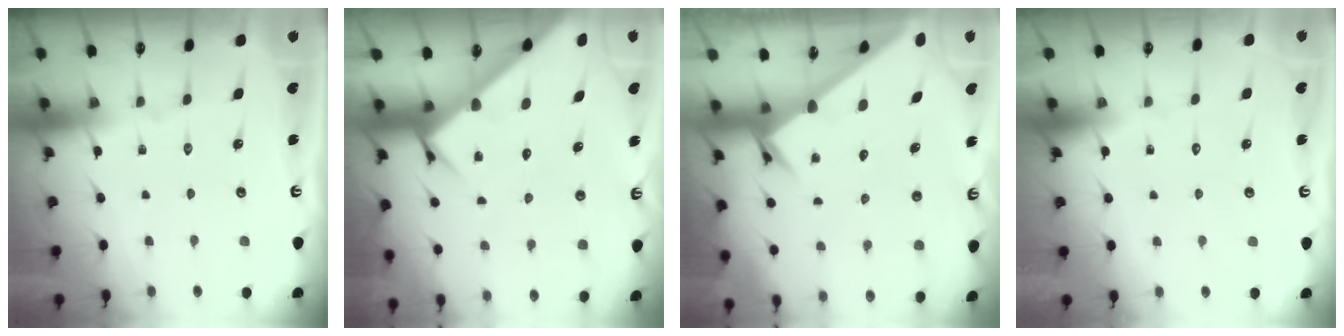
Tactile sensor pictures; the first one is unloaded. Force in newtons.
{"total": 4.8, "press": 4.8, "slide": 0.3}
{"total": 3.4, "press": 3.3, "slide": 0.3}
{"total": 1.6, "press": 1.6, "slide": 0.1}